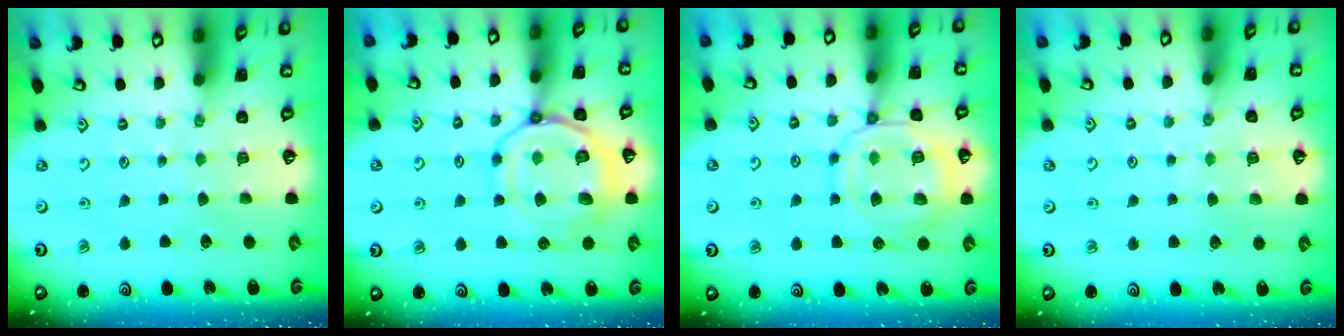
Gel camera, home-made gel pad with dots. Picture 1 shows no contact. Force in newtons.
{"total": 14.9, "press": 14.8, "slide": 1.6}
{"total": 14.9, "press": 14.8, "slide": 1.5}
{"total": 4.8, "press": 4.8, "slide": 0.6}